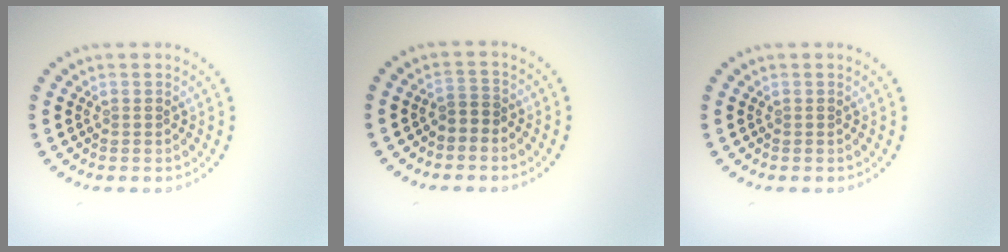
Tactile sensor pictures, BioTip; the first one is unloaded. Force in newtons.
{"total": 1.5, "press": 1.2, "slide": 0.9}
{"total": 0.0}